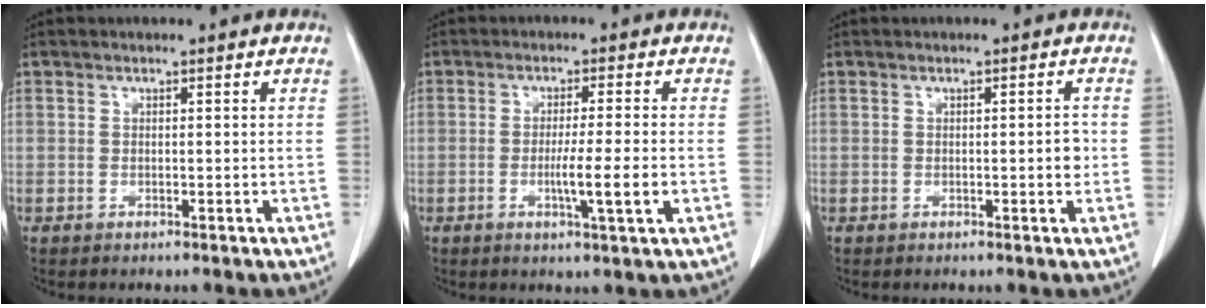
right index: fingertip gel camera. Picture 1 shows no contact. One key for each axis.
{"total": 6.0, "fx": -1.4, "fy": -0.5, "fz": 5.8, "tx": -0.097, "ty": -0.012, "tz": -0.024}
{"total": 1.7, "fx": -0.2, "fy": 0.4, "fz": 1.7, "tx": -0.023, "ty": 0.001, "tz": -0.003}